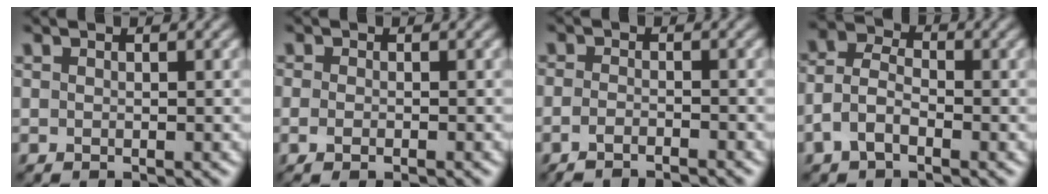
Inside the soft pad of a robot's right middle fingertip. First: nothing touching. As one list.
[{"total": 1.7, "force": [-0.6, 0.6, 1.4], "torque": [-0.027, -0.008, -0.007]}, {"total": 2.3, "force": [-1.8, 0.6, 1.4], "torque": [-0.019, -0.004, -0.037]}, {"total": 3.5, "force": [-1.5, 2.1, 2.4], "torque": [-0.054, 0.010, -0.041]}]